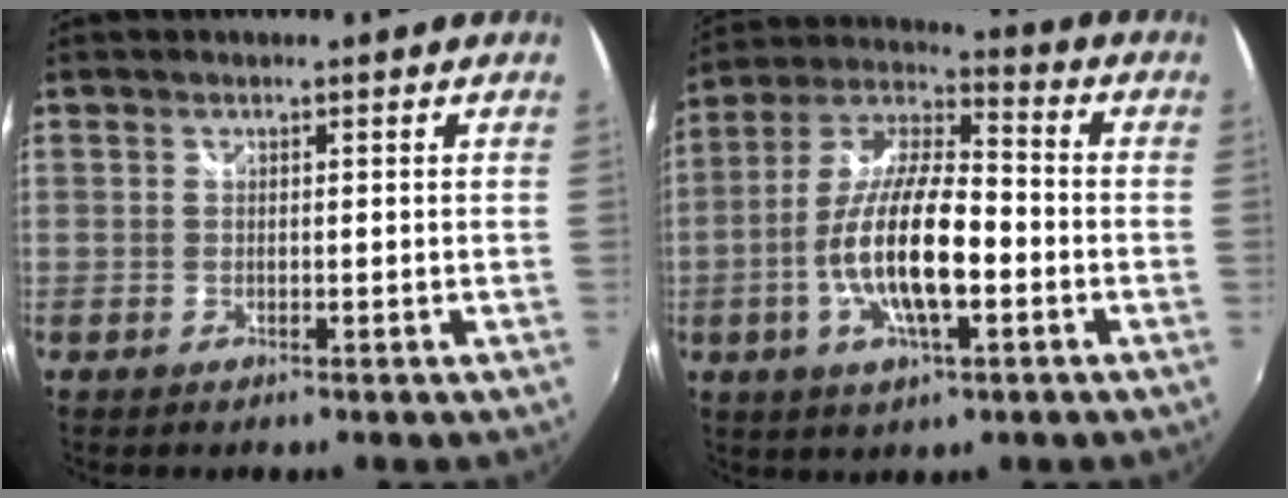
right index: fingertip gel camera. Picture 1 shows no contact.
{"total": 16.0, "force": [-4.0, 5.3, 14.6], "torque": [-0.289, -0.004, -0.078]}